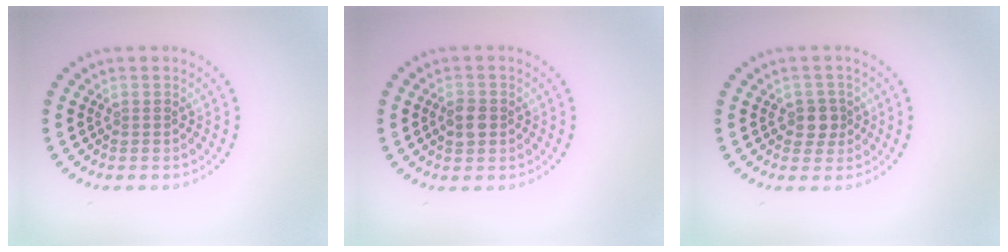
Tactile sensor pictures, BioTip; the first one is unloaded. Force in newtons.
{"total": 1.9, "press": 1.8, "slide": 0.3}
{"total": 1.9, "press": 1.7, "slide": 0.8}